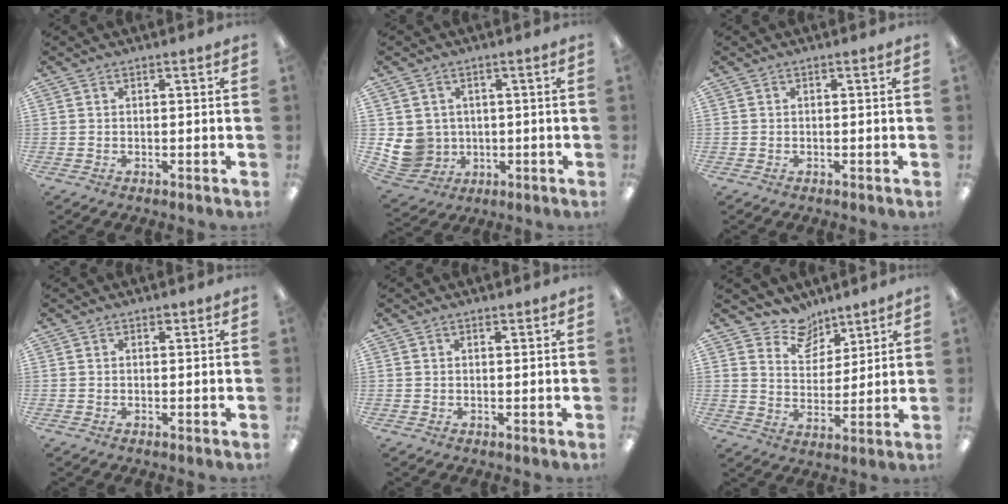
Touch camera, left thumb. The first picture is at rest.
{"total": 7.7, "force": [0.5, 7.5, 1.8], "torque": [-0.062, -0.006, 0.018]}
{"total": 0.0}
{"total": 0.8, "force": [0.5, 0.5, 0.3], "torque": [0.001, -0.001, 0.007]}
{"total": 0.8, "force": [0.7, 0.3, 0.2], "torque": [0.003, -0.004, 0.011]}
{"total": 8.9, "force": [7.5, 4.7, 1.1], "torque": [-0.025, -0.055, 0.142]}